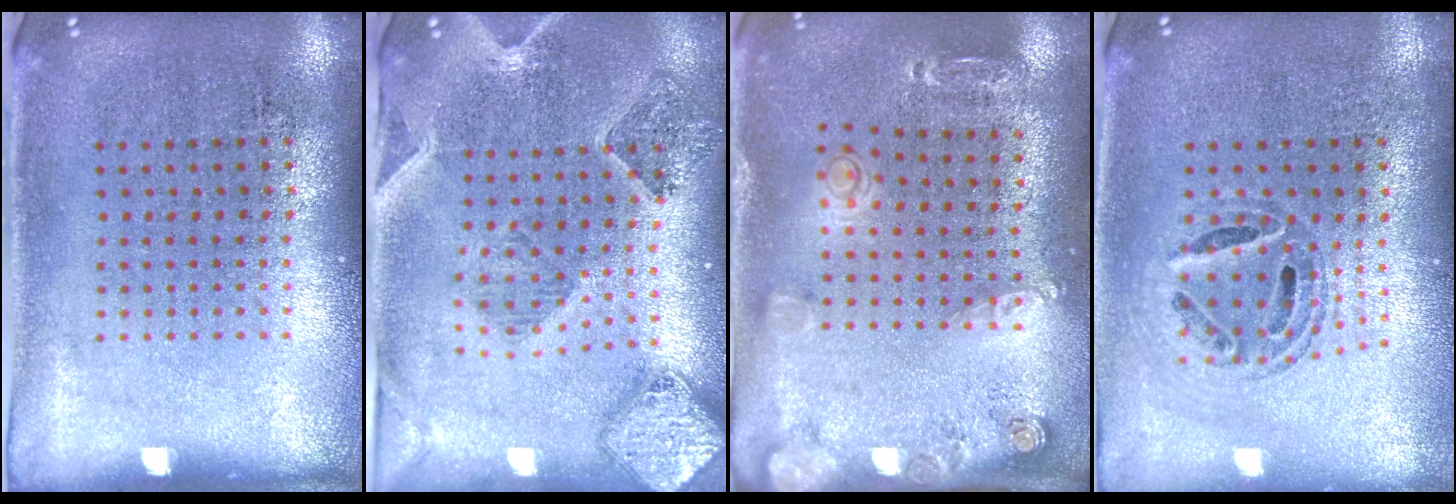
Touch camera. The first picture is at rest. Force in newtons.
{"total": 1.5, "press": 1.4, "slide": 0.4}
{"total": 1.4, "press": 1.4, "slide": 0.4}
{"total": 0.7, "press": 0.7, "slide": 0.1}